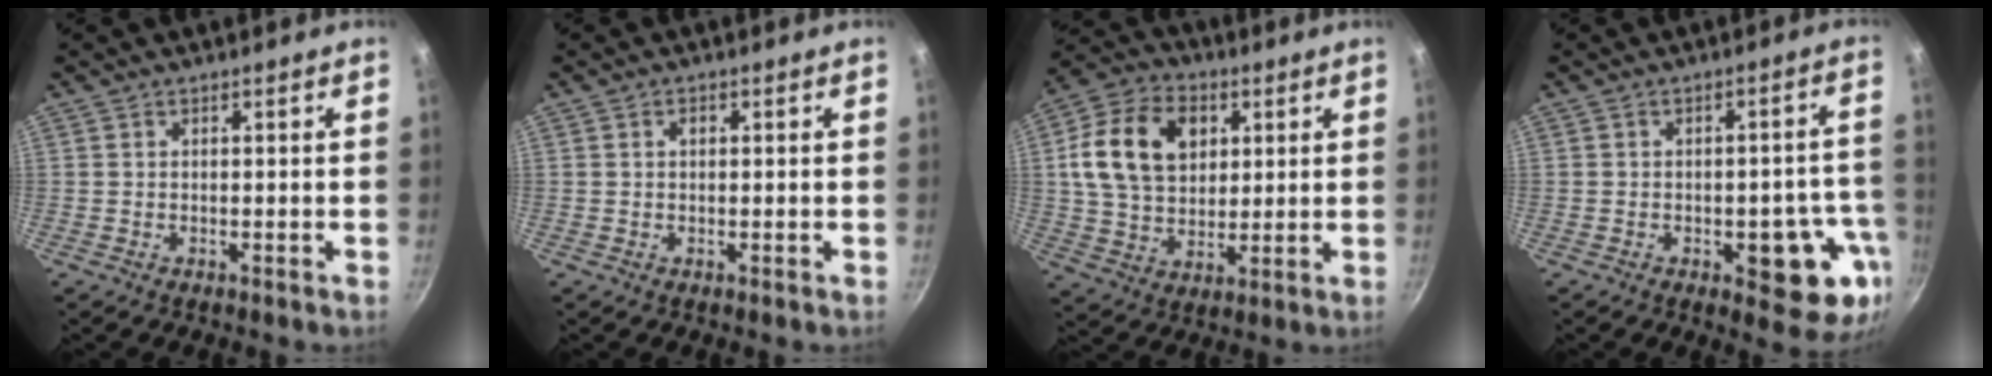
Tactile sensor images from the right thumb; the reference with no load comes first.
{"total": 1.4, "force": [0.3, 1.0, 1.0], "torque": [-0.013, 0.004, 0.003]}
{"total": 17.0, "force": [4.4, 12.3, 10.9], "torque": [-0.178, 0.001, 0.070]}
{"total": 12.0, "force": [-4.1, 5.5, 9.8], "torque": [-0.064, 0.018, -0.051]}